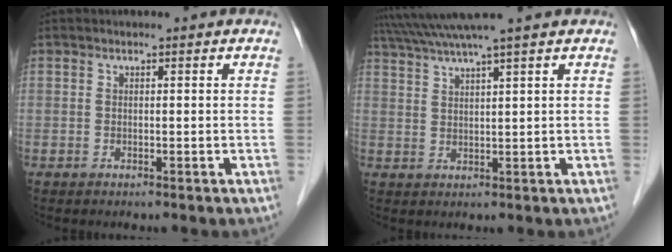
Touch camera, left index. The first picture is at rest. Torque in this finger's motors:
{"motor_torque": [1.03, -1.10, 0.45, 0.12]}